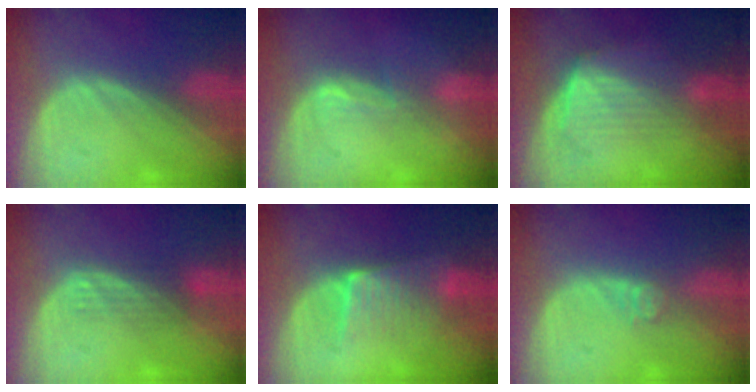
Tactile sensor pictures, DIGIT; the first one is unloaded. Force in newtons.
{"total": 2.0, "press": 2.0, "slide": 0.3}
{"total": 7.2, "press": 6.5, "slide": 3.0}
{"total": 3.6, "press": 3.0, "slide": 2.0}
{"total": 6.4, "press": 5.7, "slide": 2.9}
{"total": 2.4, "press": 2.0, "slide": 1.3}